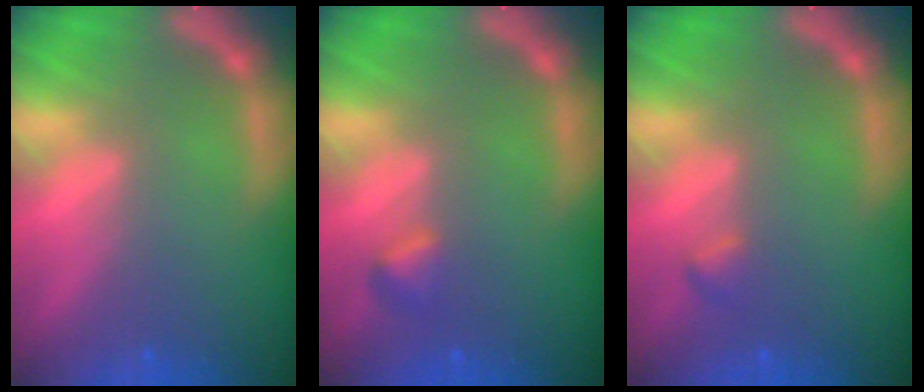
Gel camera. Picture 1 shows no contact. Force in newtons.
{"total": 1.4}
{"total": 0.9}